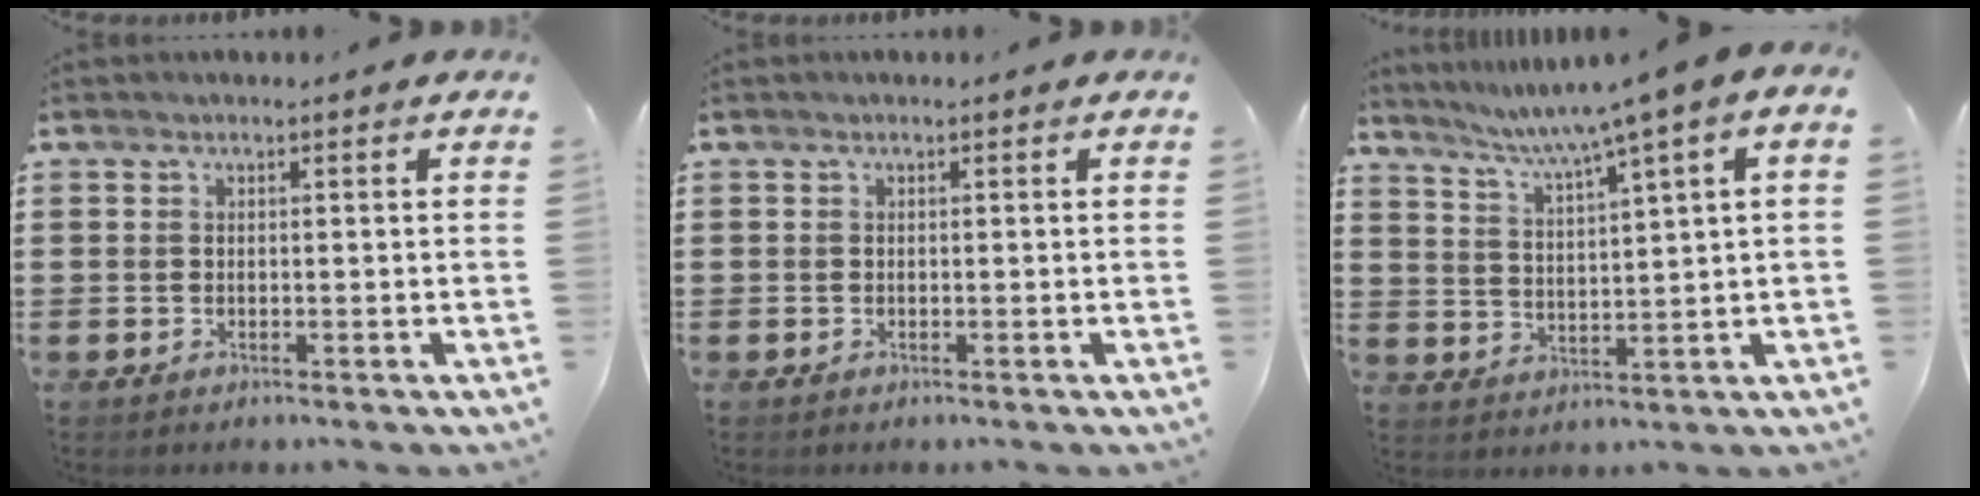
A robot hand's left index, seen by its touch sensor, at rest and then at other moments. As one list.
[{"total": 0.0}, {"total": 5.7, "force": [3.9, -0.5, 4.1], "torque": [-0.092, -0.028, 0.057]}]